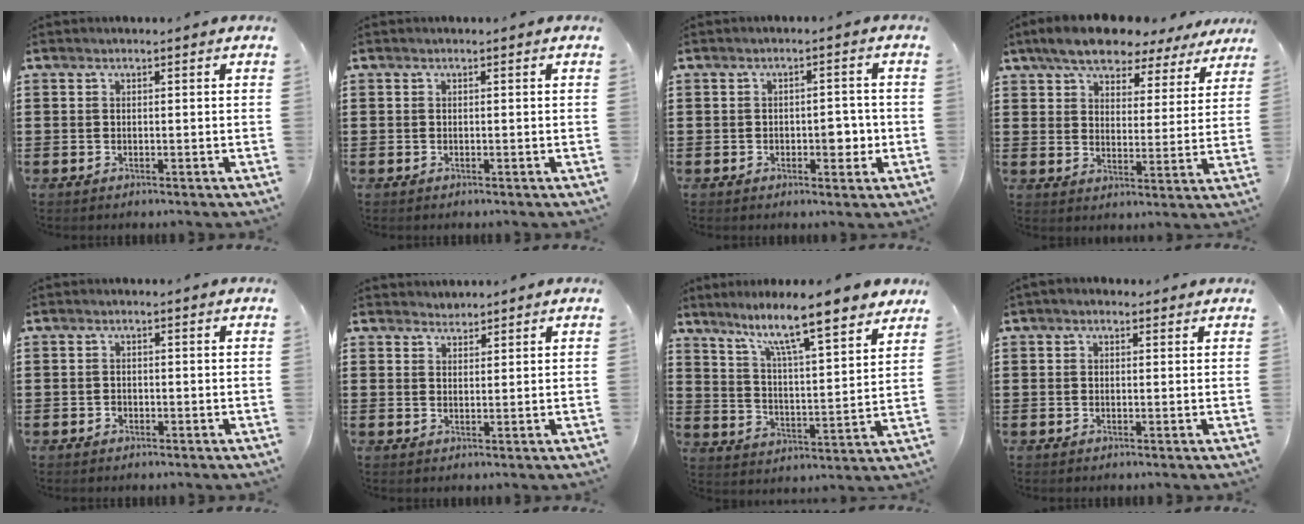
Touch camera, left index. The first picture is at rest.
{"total": 0.0}
{"total": 3.7, "force": [-0.8, 2.1, 3.0], "torque": [-0.031, -0.005, -0.022]}
{"total": 7.4, "force": [6.7, 1.9, 2.6], "torque": [-0.079, -0.021, 0.121]}
{"total": 0.7, "force": [-0.4, 0.6, 0.1], "torque": [-0.006, 0.003, -0.010]}
{"total": 1.5, "force": [1.4, 0.2, -0.4], "torque": [0.003, 0.002, 0.028]}
{"total": 9.4, "force": [7.9, 0.5, 5.2], "torque": [-0.112, -0.053, 0.126]}
{"total": 1.1, "force": [0.5, 0.7, 0.6], "torque": [-0.012, 0.007, 0.009]}